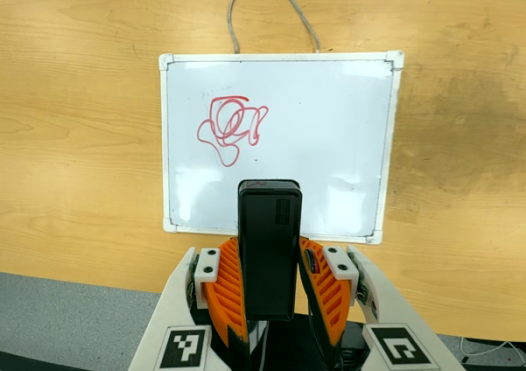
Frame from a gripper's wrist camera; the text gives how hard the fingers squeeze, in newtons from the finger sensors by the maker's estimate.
{"total": 3.4, "left": 2.0, "right": 4.8}